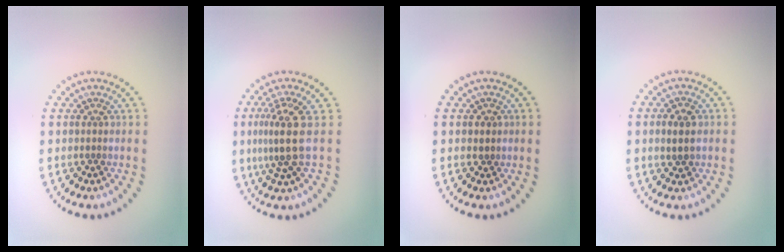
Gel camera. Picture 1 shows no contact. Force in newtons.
{"total": 3.4, "press": 2.6, "slide": 2.2}
{"total": 0.6, "press": 0.4, "slide": 0.4}
{"total": 1.5, "press": 1.5, "slide": 0.1}